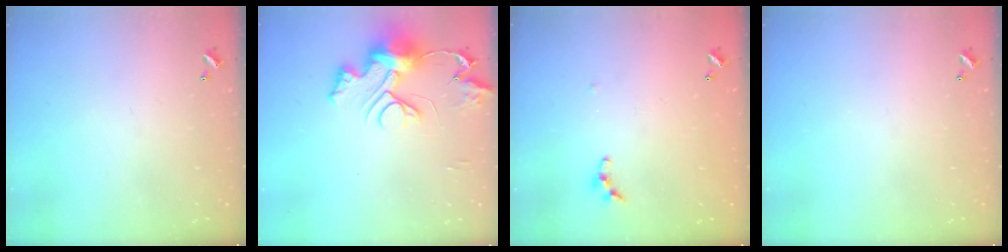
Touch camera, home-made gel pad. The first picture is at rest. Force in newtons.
{"total": 13.0, "press": 13.0, "slide": 0.8}
{"total": 4.6, "press": 4.5, "slide": 0.7}
{"total": 0.0}